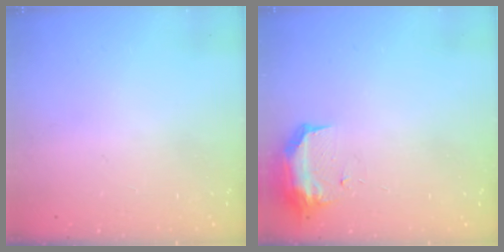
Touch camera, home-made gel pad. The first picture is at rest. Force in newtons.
{"total": 8.7, "press": 8.6, "slide": 0.6}